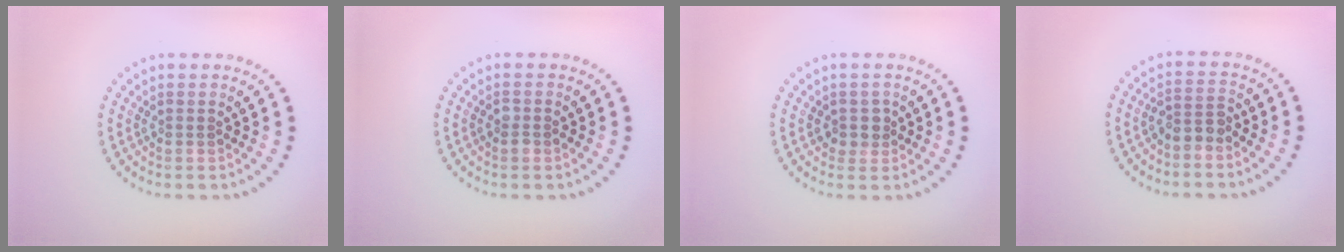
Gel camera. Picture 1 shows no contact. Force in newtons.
{"total": 1.0, "press": 1.0, "slide": 0.2}
{"total": 1.6, "press": 1.4, "slide": 0.8}
{"total": 2.1, "press": 1.7, "slide": 1.2}